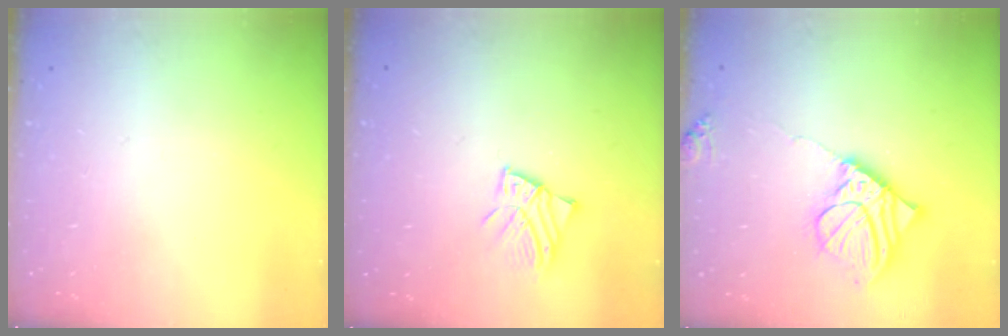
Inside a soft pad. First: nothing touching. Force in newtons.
{"total": 3.0, "press": 3.0, "slide": 0.5}
{"total": 14.0, "press": 13.8, "slide": 2.6}